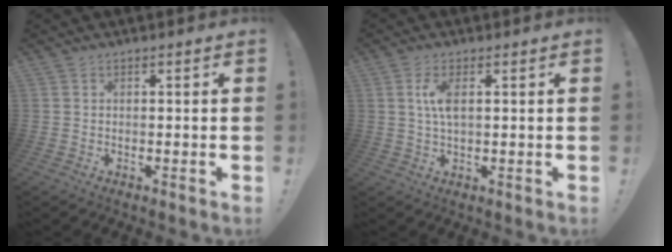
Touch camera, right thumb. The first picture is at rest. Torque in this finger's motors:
{"motor_torque": [0.25, 0.06, 0.23, 0.21, 0.04]}